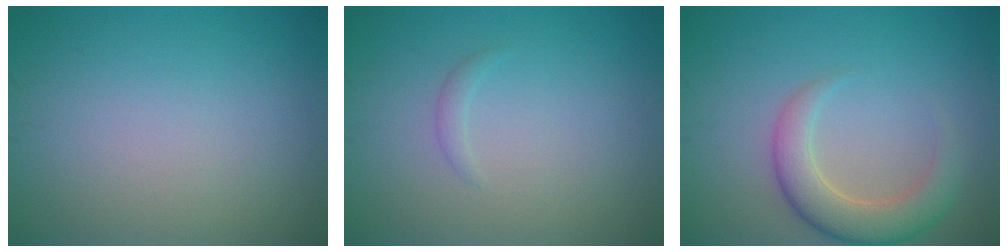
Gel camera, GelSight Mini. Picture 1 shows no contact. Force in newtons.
{"total": 0.7, "press": 0.7, "slide": 0.1}
{"total": 4.4, "press": 4.4, "slide": 0.5}